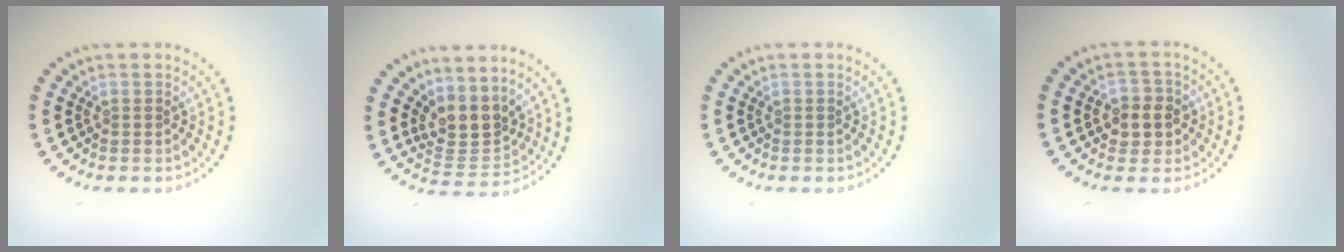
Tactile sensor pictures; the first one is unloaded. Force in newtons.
{"total": 3.5, "press": 2.7, "slide": 2.2}
{"total": 0.0}
{"total": 2.8, "press": 2.7, "slide": 0.7}